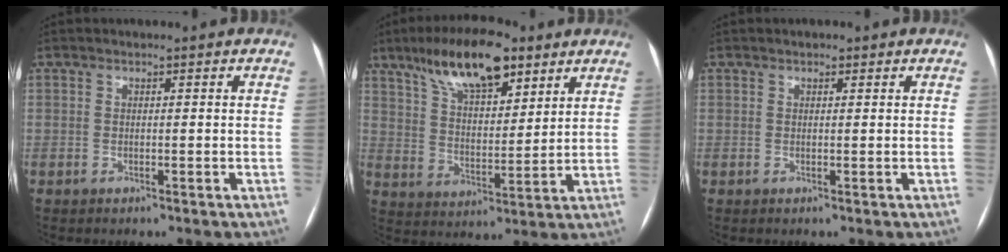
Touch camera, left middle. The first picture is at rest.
{"total": 13.8, "force": [9.1, 4.7, 9.2], "torque": [-0.161, 0.016, 0.162]}
{"total": 0.9, "force": [0.6, 0.4, 0.5], "torque": [-0.009, 0.003, 0.007]}